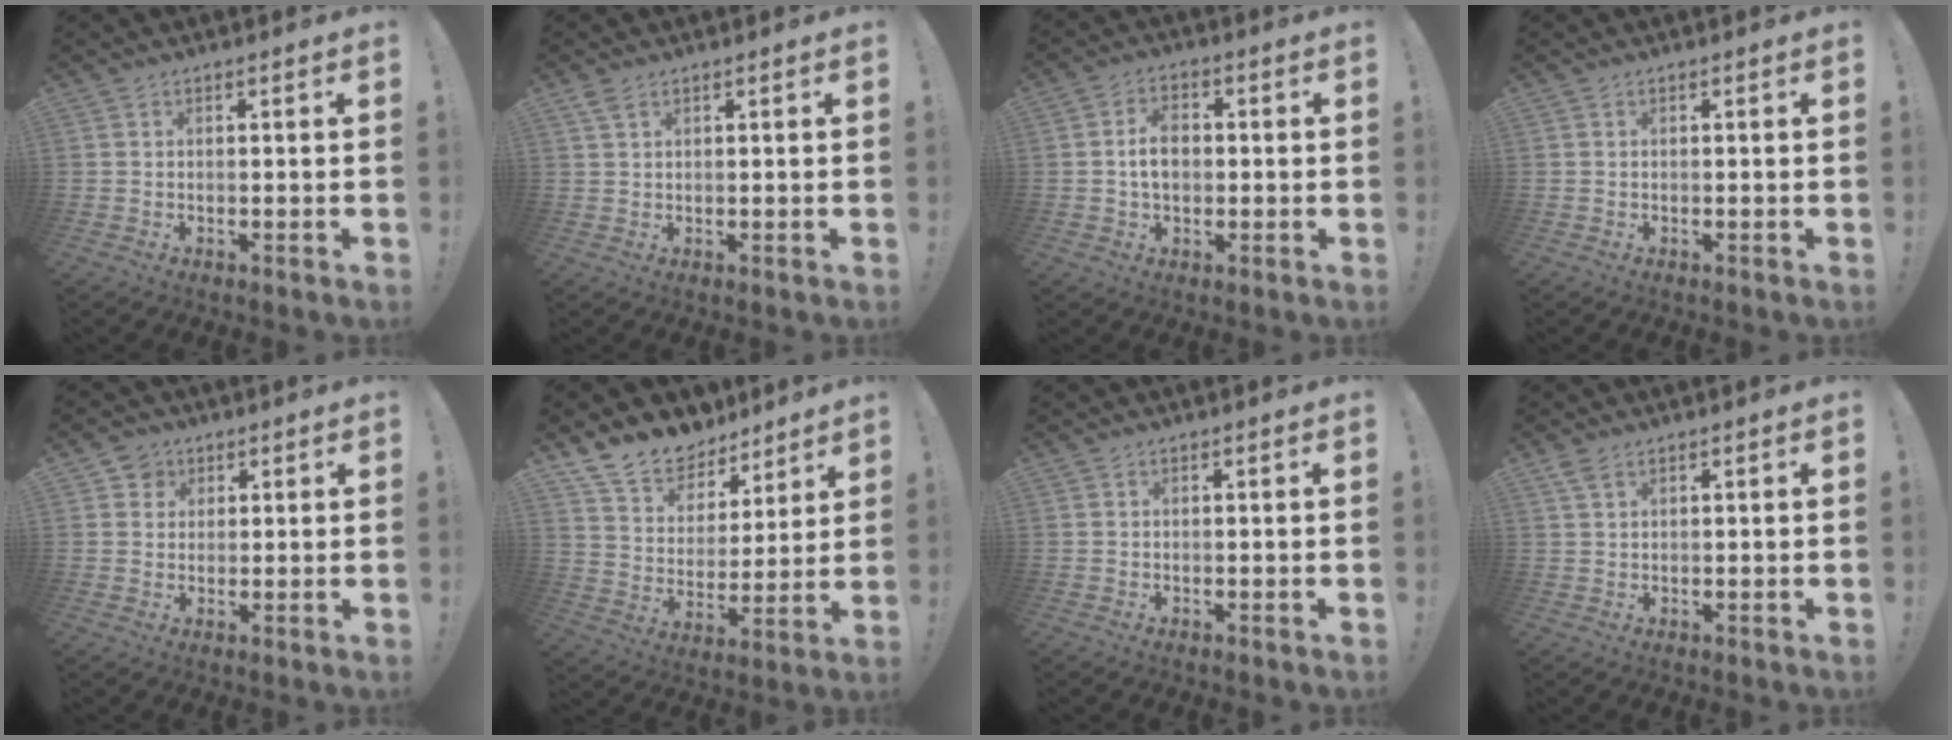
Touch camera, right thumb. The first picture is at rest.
{"total": 2.5, "force": [1.6, 1.2, 1.6], "torque": [-0.028, -0.002, 0.028]}
{"total": 7.1, "force": [0.0, 4.8, 5.2], "torque": [-0.091, 0.004, -0.004]}
{"total": 0.0}
{"total": 4.4, "force": [1.9, 3.8, 0.9], "torque": [-0.009, -0.005, 0.035]}
{"total": 13.6, "force": [10.8, 7.5, 3.6], "torque": [-0.079, -0.075, 0.204]}
{"total": 0.0}
{"total": 2.7, "force": [1.7, 1.3, 1.7], "torque": [-0.031, -0.003, 0.031]}